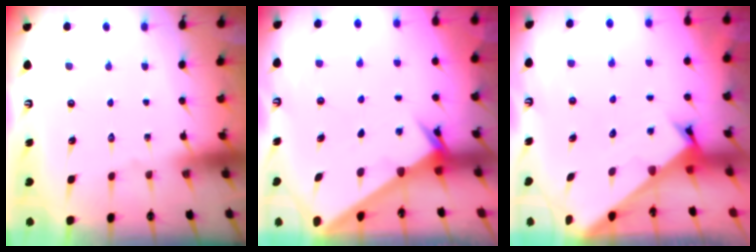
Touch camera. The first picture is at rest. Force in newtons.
{"total": 2.4, "press": 2.4, "slide": 0.3}
{"total": 2.3, "press": 2.3, "slide": 0.2}